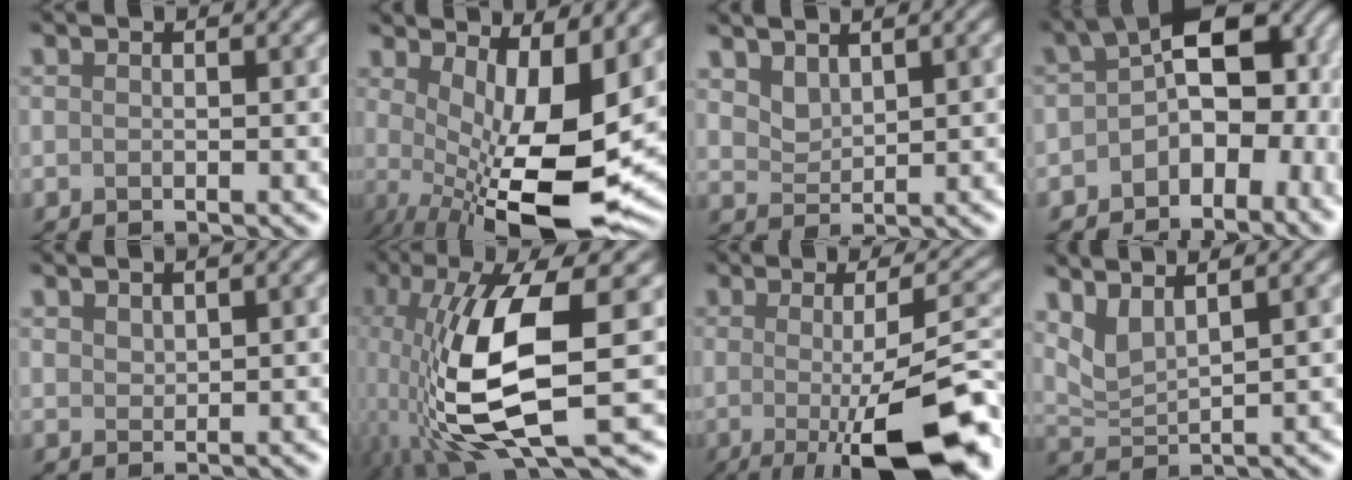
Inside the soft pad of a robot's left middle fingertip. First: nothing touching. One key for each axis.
{"total": 11.8, "fx": -0.5, "fy": 3.6, "fz": 11.2, "tx": -0.175, "ty": -0.022, "tz": 0.004}
{"total": 2.2, "fx": 2.1, "fy": 0.1, "fz": -0.1, "tx": -0.008, "ty": -0.003, "tz": 0.045}
{"total": 9.6, "fx": -2.0, "fy": 6.2, "fz": 7.0, "tx": -0.092, "ty": -0.004, "tz": -0.035}
{"total": 1.2, "fx": 1.2, "fy": -0.3, "fz": -0.1, "tx": -0.011, "ty": 0.001, "tz": 0.026}
{"total": 11.5, "fx": -1.0, "fy": 3.7, "fz": 10.9, "tx": -0.251, "ty": -0.024, "tz": -0.011}
{"total": 12.2, "fx": -2.5, "fy": 3.2, "fz": 11.5, "tx": -0.135, "ty": -0.008, "tz": -0.030}
{"total": 2.7, "fx": 2.5, "fy": -0.1, "fz": 1.0, "tx": -0.044, "ty": -0.003, "tz": 0.059}